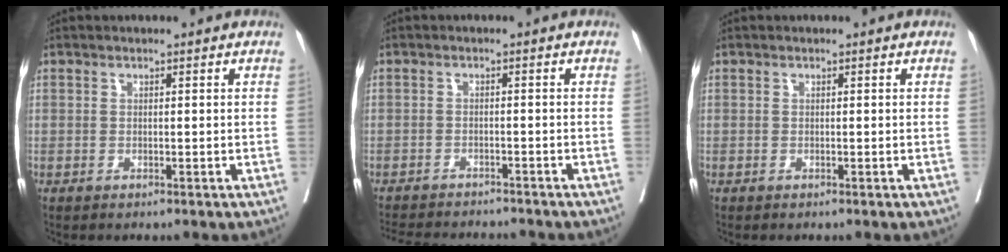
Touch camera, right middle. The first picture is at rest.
{"total": 11.3, "force": [-10.5, 2.0, 3.5], "torque": [-0.059, -0.005, -0.142]}
{"total": 0.0}